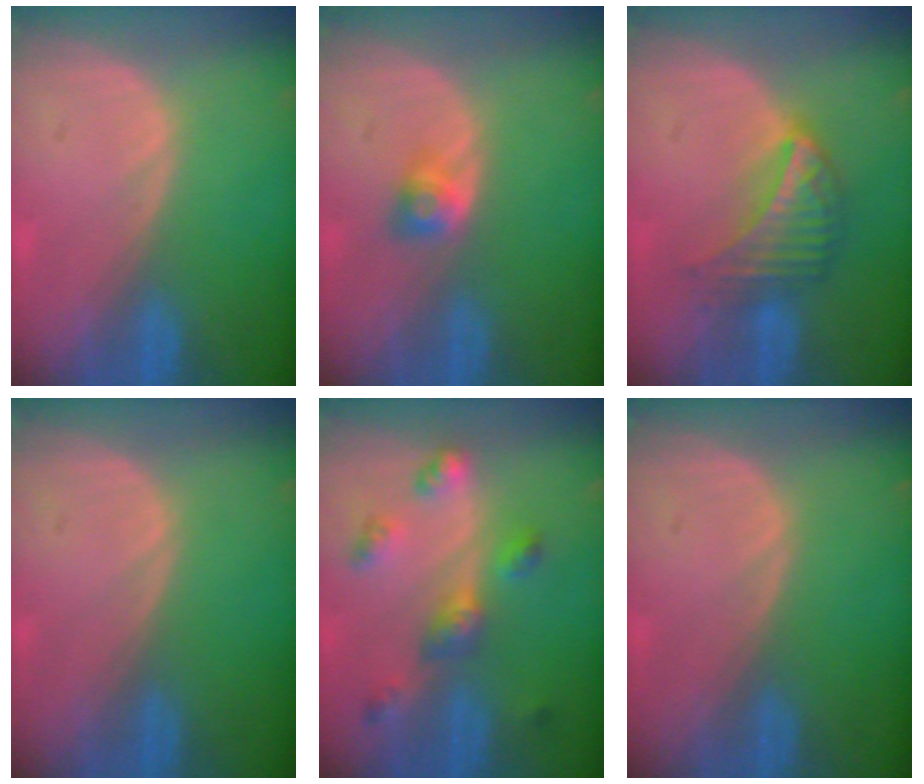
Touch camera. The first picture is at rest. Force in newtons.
{"total": 2.7, "press": 2.4, "slide": 1.3}
{"total": 6.8, "press": 6.1, "slide": 3.0}
{"total": 0.0}
{"total": 6.4, "press": 5.7, "slide": 2.9}
{"total": 0.0}